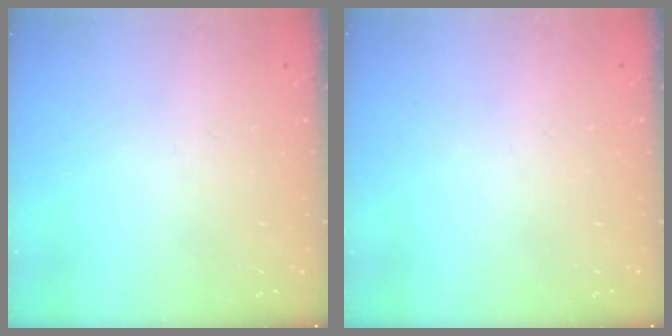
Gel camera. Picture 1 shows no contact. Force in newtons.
{"total": 0.0}